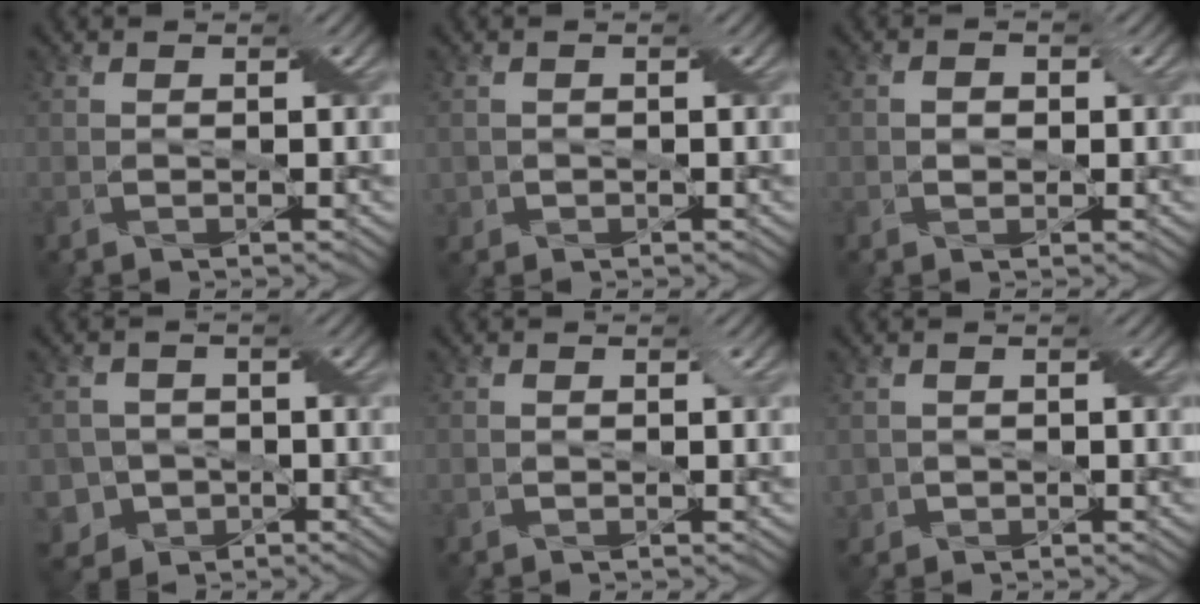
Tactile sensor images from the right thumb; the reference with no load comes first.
{"total": 1.1, "force": [-0.3, 1.0, 0.0], "torque": [0.000, -0.003, -0.006]}
{"total": 1.6, "force": [0.0, 1.3, 1.0], "torque": [-0.013, 0.001, 0.000]}
{"total": 6.5, "force": [-2.9, 5.6, 1.3], "torque": [-0.038, -0.012, -0.067]}
{"total": 0.9, "force": [-0.2, 0.7, 0.6], "torque": [-0.014, -0.001, 0.000]}
{"total": 1.4, "force": [-0.4, 1.4, 0.0], "torque": [-0.003, -0.005, -0.008]}